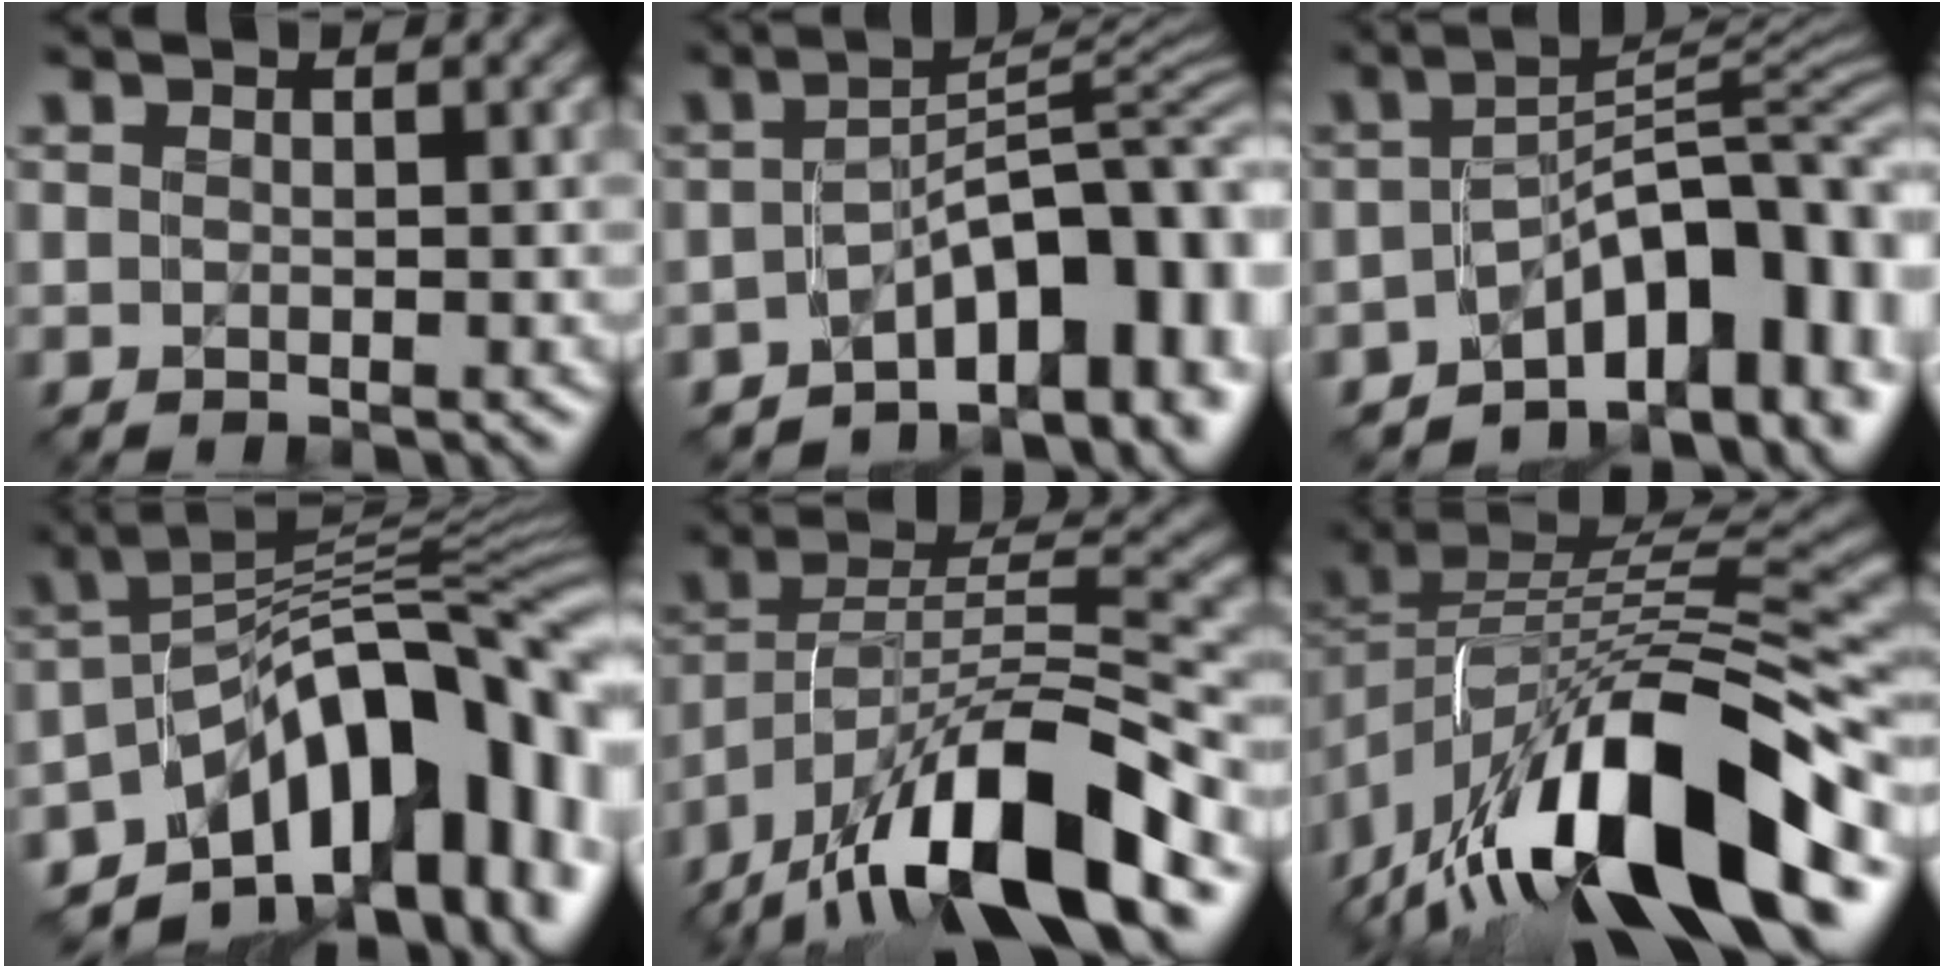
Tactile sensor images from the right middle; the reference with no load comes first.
{"total": 10.8, "force": [-5.0, 4.5, 8.4], "torque": [-0.092, 0.006, -0.080]}
{"total": 11.8, "force": [-5.5, 5.3, 9.0], "torque": [-0.100, 0.002, -0.085]}
{"total": 15.5, "force": [-6.6, 7.3, 12.0], "torque": [-0.137, 0.034, -0.113]}
{"total": 14.2, "force": [-9.6, 4.1, 9.5], "torque": [-0.156, 0.017, -0.179]}
{"total": 16.1, "force": [-8.2, 6.5, 12.3], "torque": [-0.215, 0.011, -0.146]}